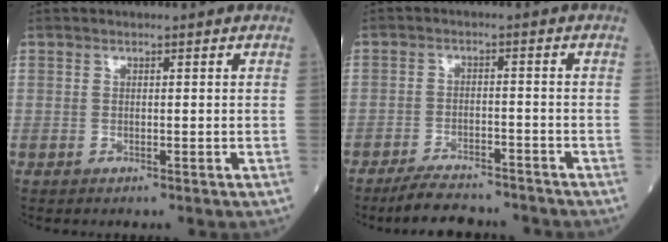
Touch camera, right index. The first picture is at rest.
{"total": 8.3, "force": [-7.6, 1.8, 2.9], "torque": [-0.046, -0.005, -0.119]}